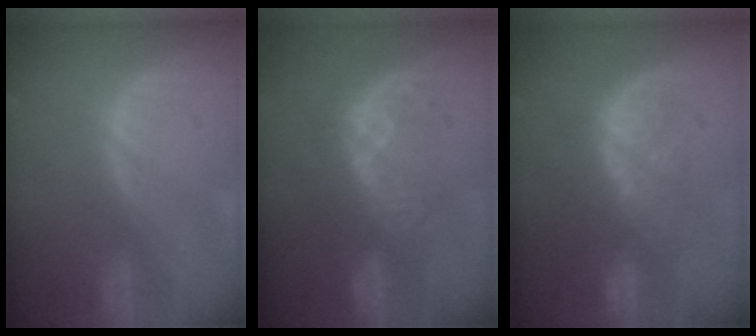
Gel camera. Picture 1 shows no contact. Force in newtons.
{"total": 7.8, "press": 7.5, "slide": 2.0}
{"total": 8.3, "press": 7.8, "slide": 2.9}